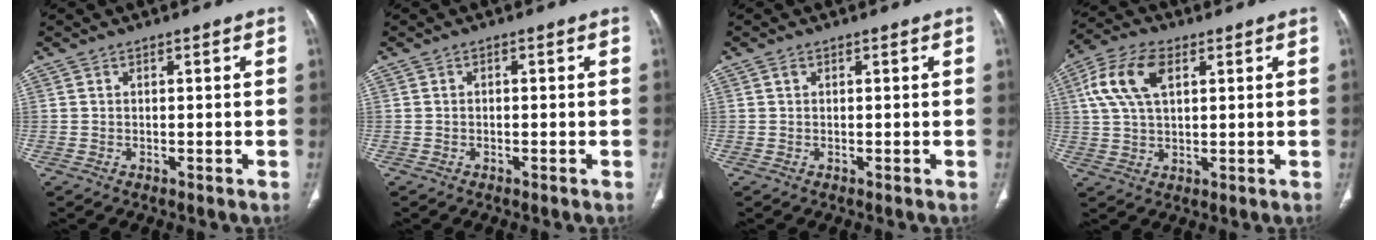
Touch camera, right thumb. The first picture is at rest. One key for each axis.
{"total": 0.0}
{"total": 0.7, "fx": 0.3, "fy": 0.5, "fz": 0.4, "tx": -0.008, "ty": 0.003, "tz": 0.005}
{"total": 10.8, "fx": 3.7, "fy": 5.9, "fz": 8.4, "tx": -0.173, "ty": 0.011, "tz": 0.068}